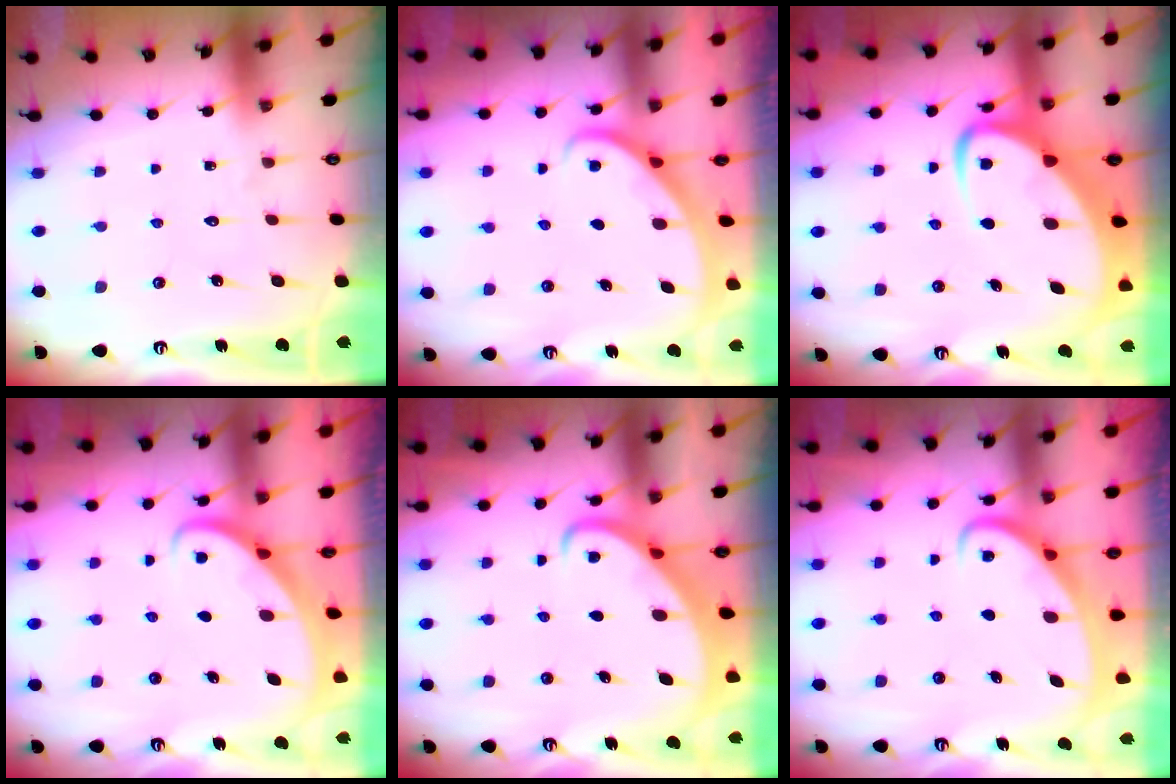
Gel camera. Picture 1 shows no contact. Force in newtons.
{"total": 2.1, "press": 2.1, "slide": 0.1}
{"total": 7.3, "press": 7.3, "slide": 0.7}
{"total": 2.6, "press": 2.6, "slide": 0.2}
{"total": 2.2, "press": 2.2, "slide": 0.3}
{"total": 2.4, "press": 2.4, "slide": 0.4}